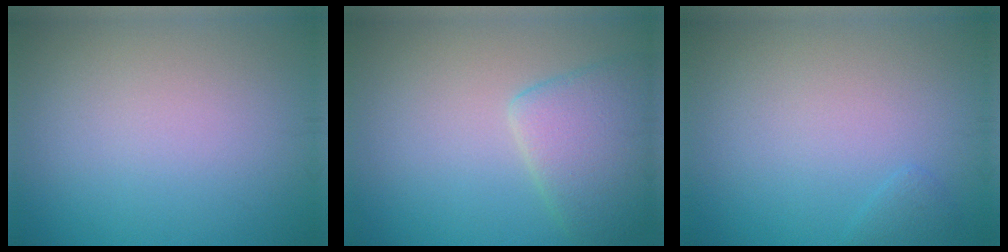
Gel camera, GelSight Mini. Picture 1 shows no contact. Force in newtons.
{"total": 4.3, "press": 4.3, "slide": 0.2}
{"total": 0.7, "press": 0.7, "slide": 0.1}